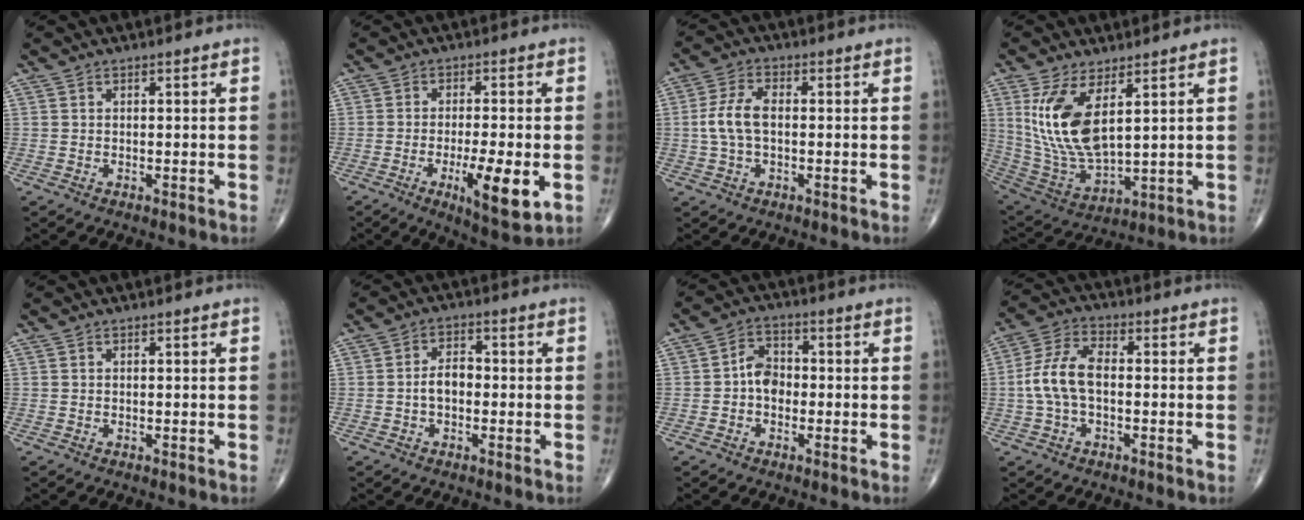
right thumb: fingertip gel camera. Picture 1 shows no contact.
{"total": 10.3, "force": [-3.0, 2.5, 9.6], "torque": [-0.150, -0.012, -0.044]}
{"total": 6.5, "force": [-0.2, 3.5, 5.4], "torque": [-0.123, 0.017, -0.008]}
{"total": 14.5, "force": [4.7, 6.2, 12.2], "torque": [-0.246, -0.030, 0.111]}
{"total": 0.0}
{"total": 4.2, "force": [-0.8, 2.6, 3.2], "torque": [-0.047, 0.019, -0.020]}
{"total": 5.1, "force": [-0.9, 3.9, 3.3], "torque": [-0.037, 0.020, -0.027]}
{"total": 8.8, "force": [-0.8, 4.7, 7.4], "torque": [-0.159, 0.030, -0.021]}